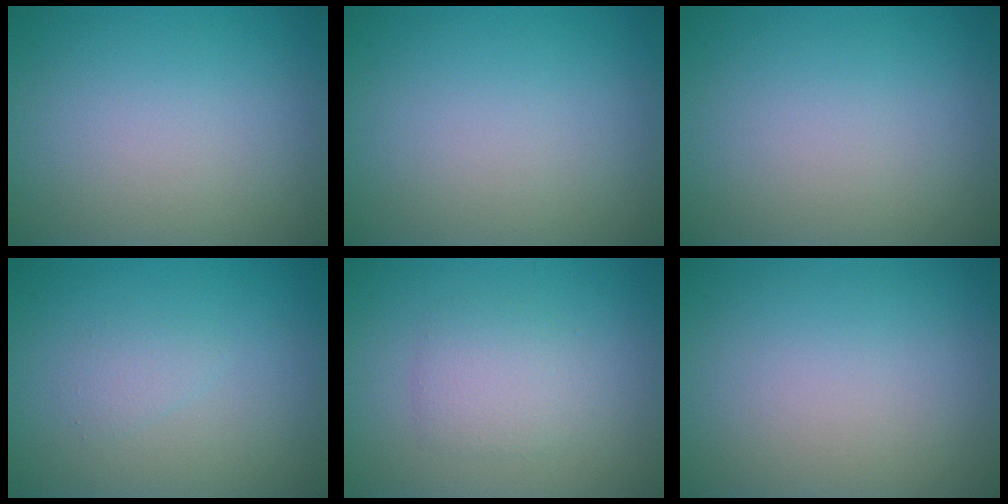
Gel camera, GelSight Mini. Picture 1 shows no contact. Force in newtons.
{"total": 0.0}
{"total": 0.0}
{"total": 1.1, "press": 1.1, "slide": 0.1}
{"total": 2.3, "press": 2.3, "slide": 0.1}
{"total": 0.0}